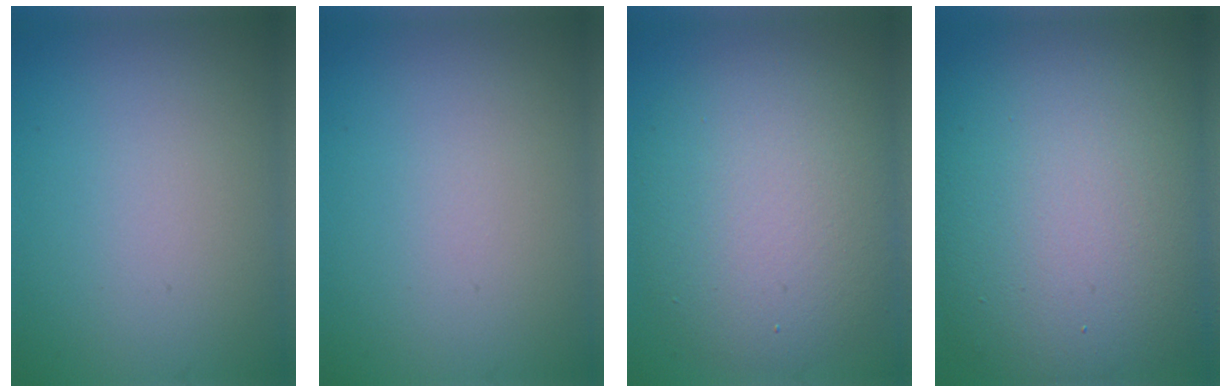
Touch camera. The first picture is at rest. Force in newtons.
{"total": 0.0}
{"total": 8.7, "press": 8.7, "slide": 0.7}
{"total": 15.1, "press": 15.1, "slide": 0.9}